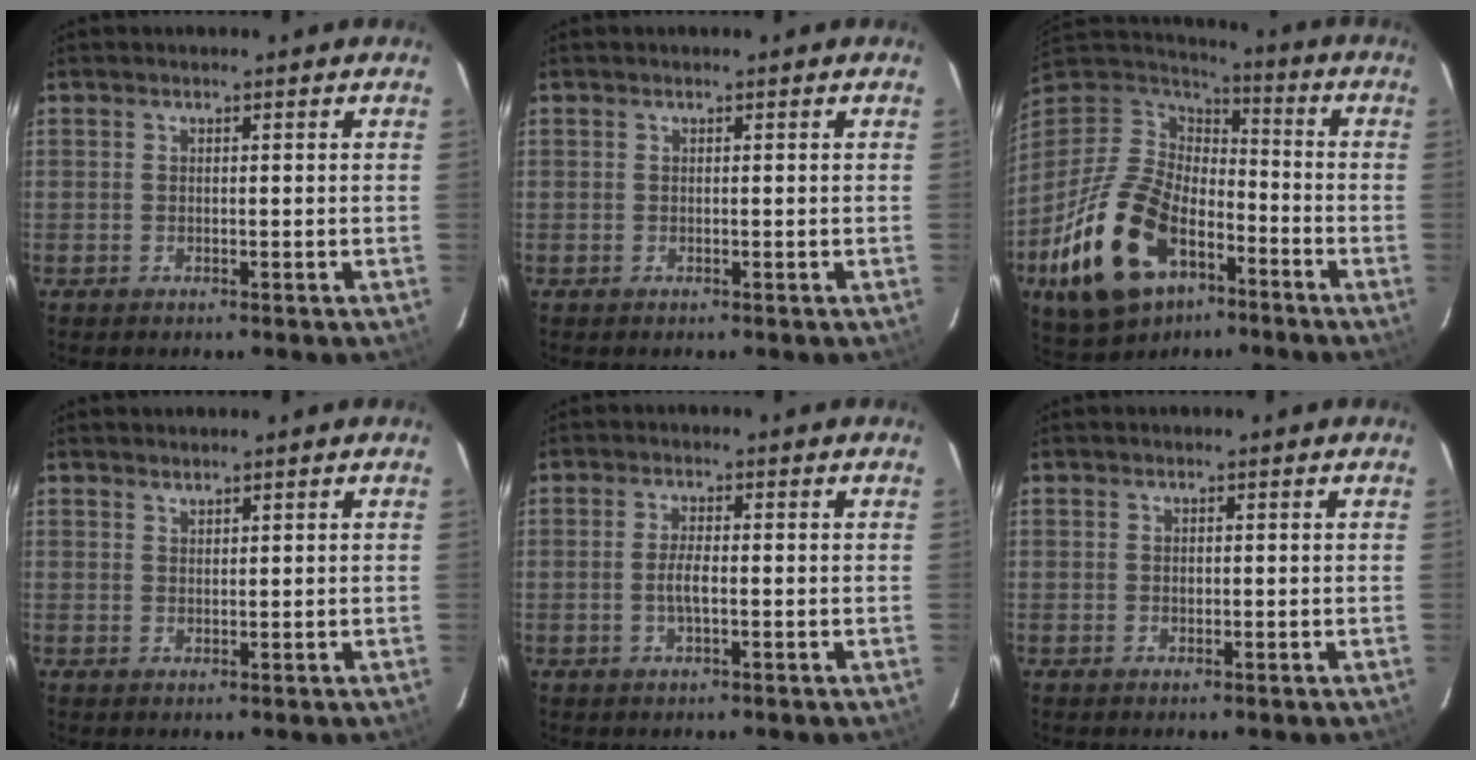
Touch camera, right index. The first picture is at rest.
{"total": 0.0}
{"total": 23.4, "force": [-10.9, 14.4, 15.0], "torque": [-0.328, -0.011, -0.179]}
{"total": 1.0, "force": [1.0, 0.2, 0.2], "torque": [-0.004, 0.001, 0.020]}
{"total": 2.7, "force": [-0.6, 0.4, 2.6], "torque": [-0.053, -0.001, -0.013]}
{"total": 0.0}